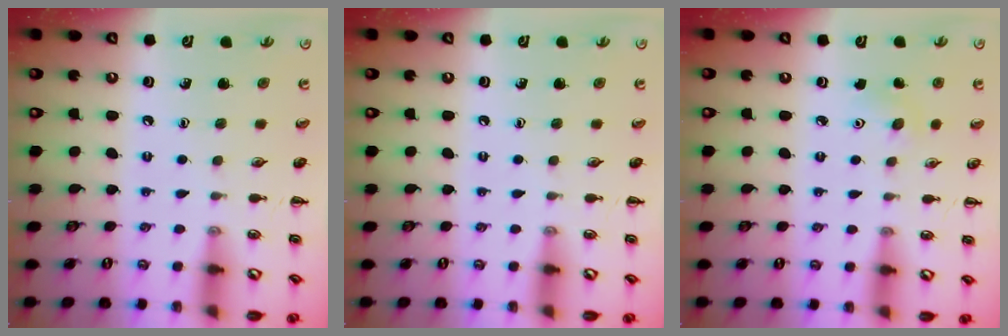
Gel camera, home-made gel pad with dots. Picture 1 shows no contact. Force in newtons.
{"total": 0.0}
{"total": 4.5, "press": 4.5, "slide": 0.7}